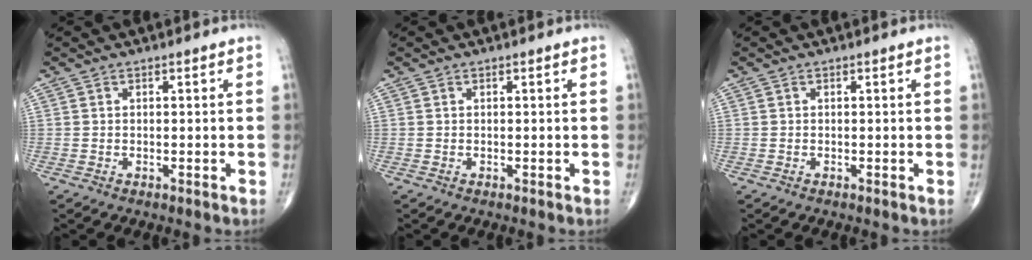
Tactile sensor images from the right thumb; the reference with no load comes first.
{"total": 0.0}
{"total": 0.0}